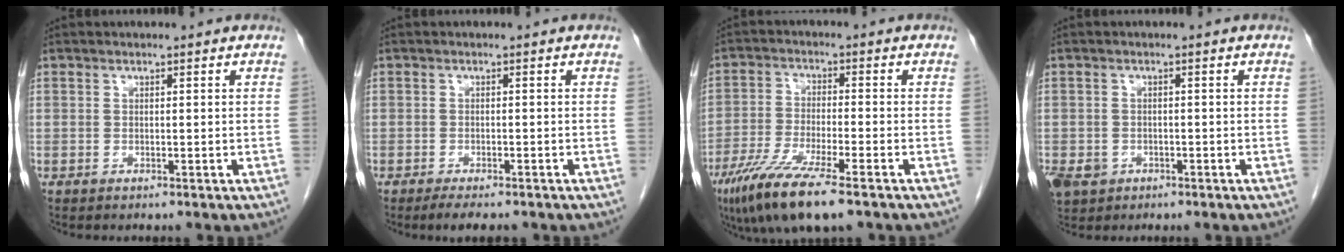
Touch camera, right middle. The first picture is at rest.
{"total": 3.7, "force": [-3.0, 1.0, 2.0], "torque": [-0.029, -0.007, -0.042]}
{"total": 10.9, "force": [-7.2, 1.1, 8.1], "torque": [-0.154, -0.030, -0.124]}
{"total": 5.8, "force": [-2.9, 4.6, 1.9], "torque": [-0.047, -0.002, -0.041]}